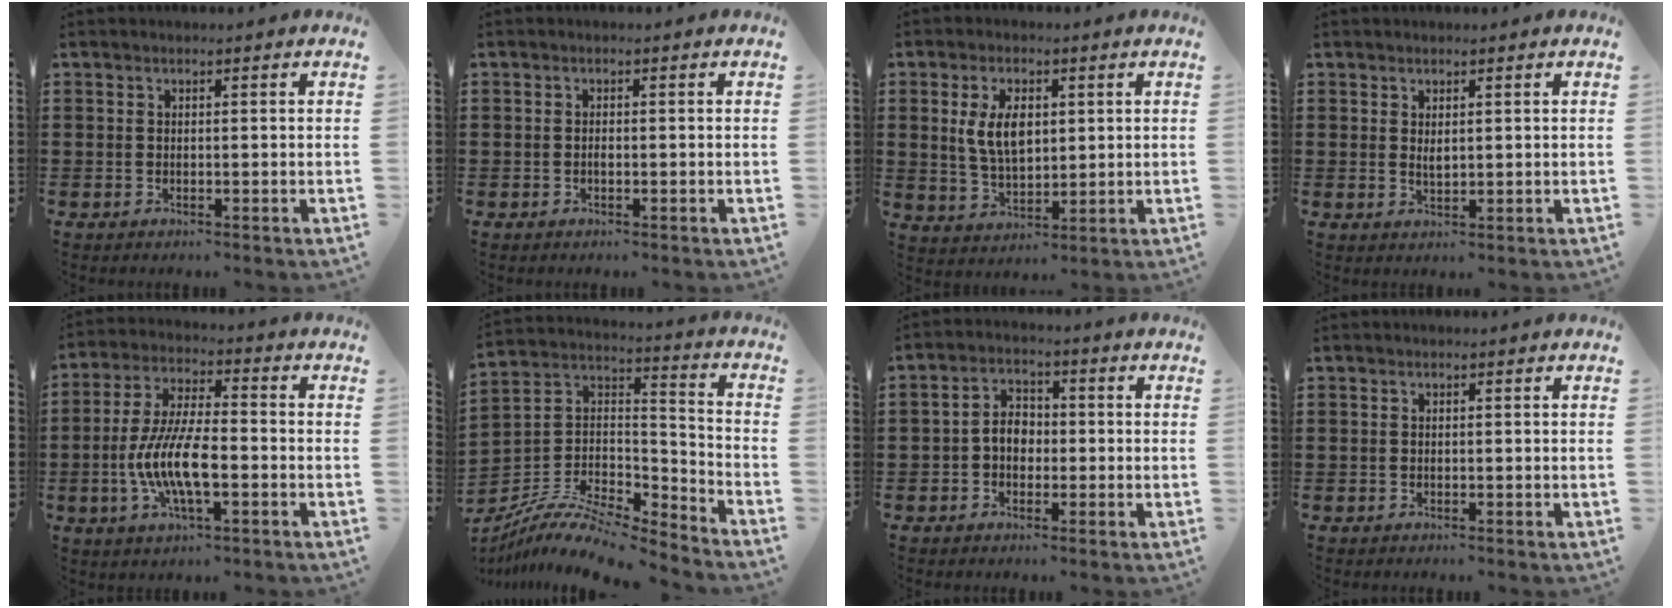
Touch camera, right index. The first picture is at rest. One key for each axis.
{"total": 0.6, "fx": -0.3, "fy": 0.3, "fz": 0.5, "tx": -0.011, "ty": -0.002, "tz": -0.005}
{"total": 7.0, "fx": 1.6, "fy": 3.8, "fz": 5.6, "tx": -0.118, "ty": 0.006, "tz": 0.023}
{"total": 1.3, "fx": 0.6, "fy": 0.6, "fz": 1.0, "tx": -0.018, "ty": 0.004, "tz": 0.010}
{"total": 10.2, "fx": -2.7, "fy": 3.4, "fz": 9.2, "tx": -0.208, "ty": -0.013, "tz": -0.056}
{"total": 9.6, "fx": -8.1, "fy": 2.3, "fz": 4.6, "tx": -0.095, "ty": 0.010, "tz": -0.164}
{"total": 4.0, "fx": -0.7, "fy": 2.8, "fz": 2.7, "tx": -0.064, "ty": 0.006, "tz": -0.017}
{"total": 0.0}